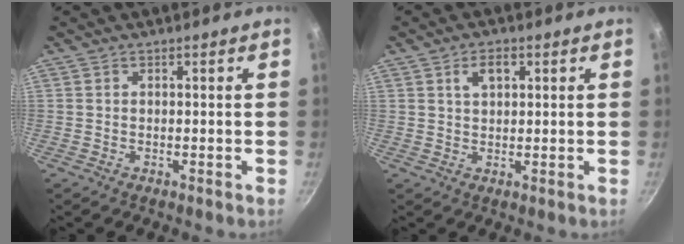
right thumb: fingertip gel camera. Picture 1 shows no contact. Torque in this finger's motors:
{"motor_torque": [-0.20, -0.34, 0.91, 0.30, 0.00]}